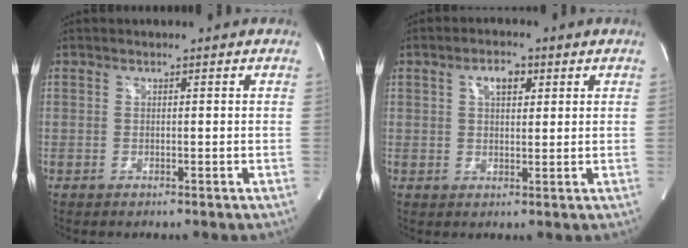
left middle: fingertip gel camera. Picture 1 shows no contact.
{"total": 3.8, "force": [1.6, 1.9, 2.9], "torque": [-0.050, 0.010, 0.027]}